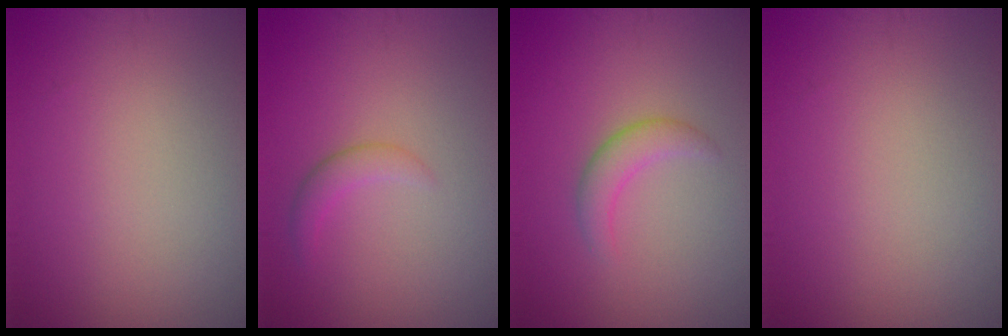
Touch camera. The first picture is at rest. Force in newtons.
{"total": 1.5, "press": 1.5, "slide": 0.1}
{"total": 2.1, "press": 2.1, "slide": 0.2}
{"total": 0.0}